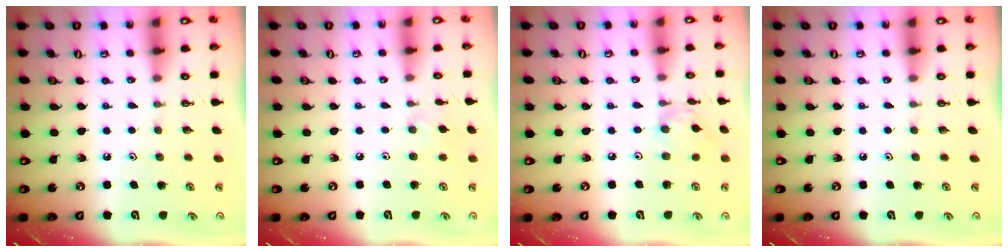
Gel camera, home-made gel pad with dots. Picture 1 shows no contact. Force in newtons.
{"total": 3.4, "press": 3.3, "slide": 0.7}
{"total": 2.9, "press": 2.9, "slide": 0.2}
{"total": 0.0}